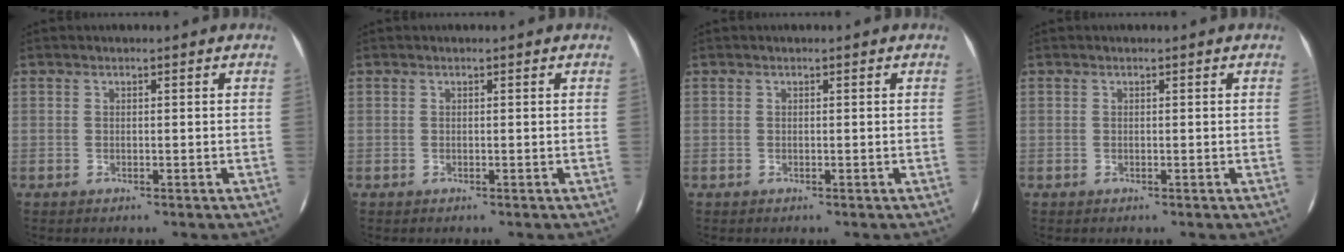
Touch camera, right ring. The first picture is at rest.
{"total": 0.0}
{"total": 0.0}
{"total": 0.0}